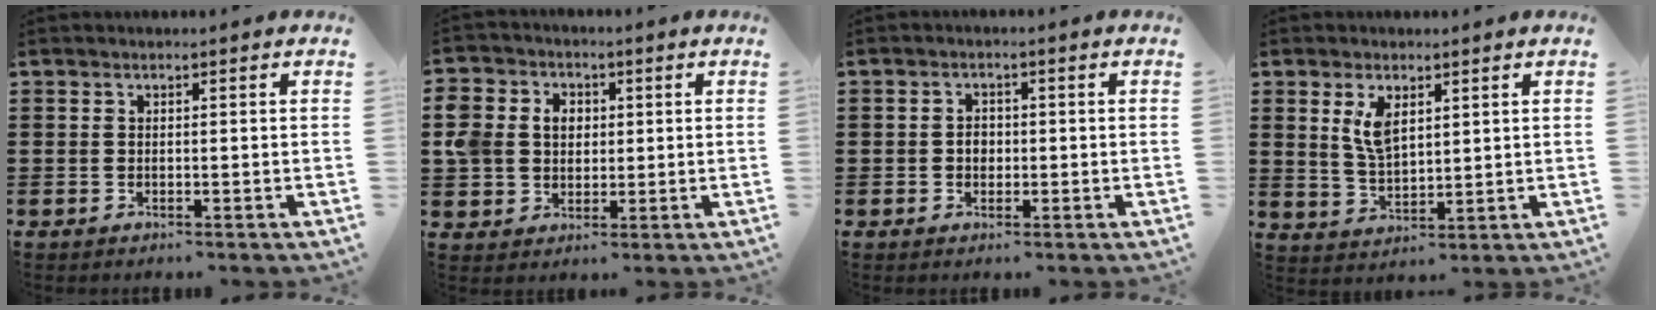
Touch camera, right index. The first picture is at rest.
{"total": 7.2, "force": [1.1, 6.3, 3.4], "torque": [-0.108, 0.017, 0.015]}
{"total": 1.8, "force": [-0.2, 1.4, 1.1], "torque": [-0.023, 0.006, -0.006]}
{"total": 5.2, "force": [2.2, 2.5, 4.0], "torque": [-0.078, 0.003, 0.038]}